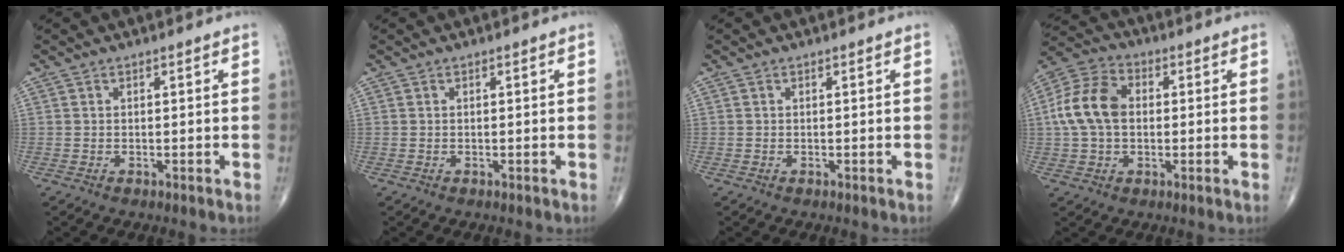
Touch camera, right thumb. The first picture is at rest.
{"total": 0.0}
{"total": 0.0}
{"total": 11.5, "force": [0.7, 7.9, 8.3], "torque": [-0.166, 0.028, 0.005]}